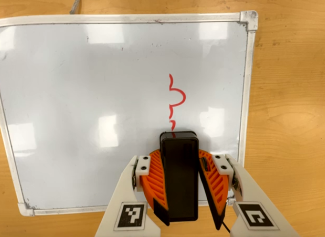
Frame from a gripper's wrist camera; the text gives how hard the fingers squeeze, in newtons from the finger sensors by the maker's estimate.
{"total": 9.9, "left": 9.6, "right": 10.1}